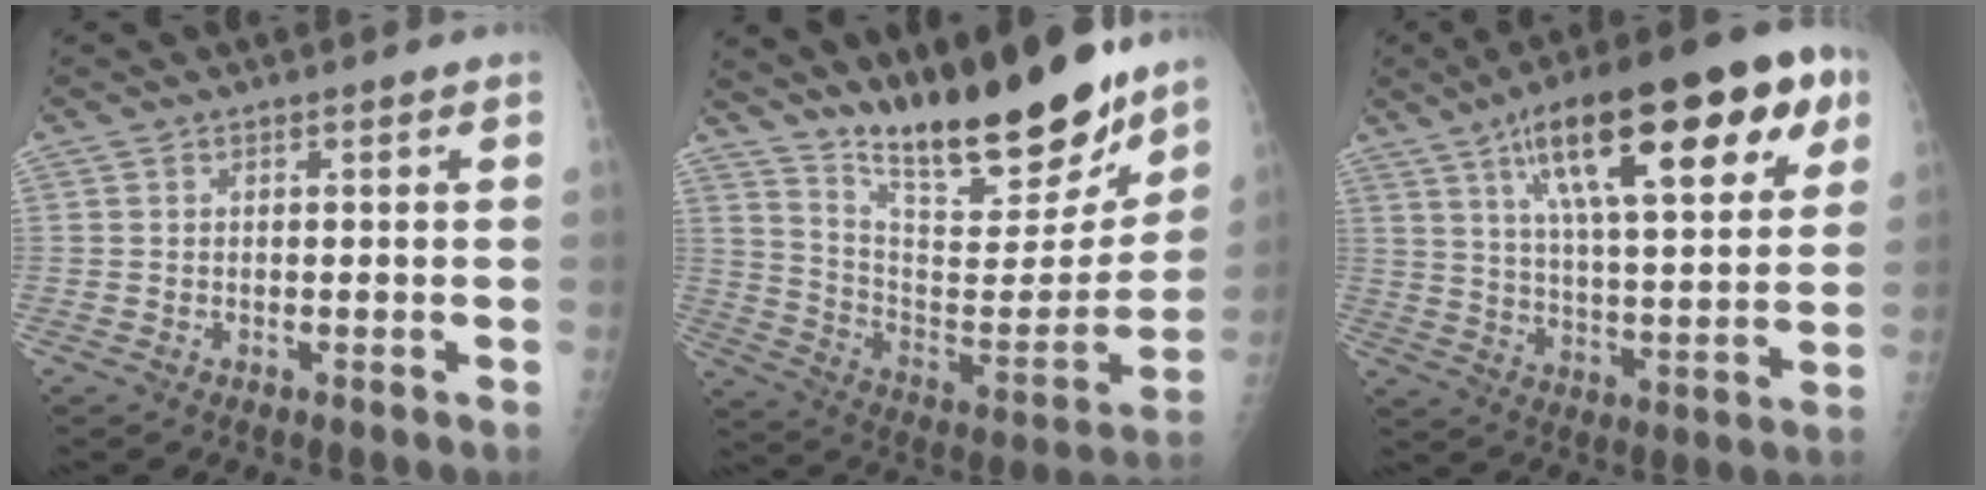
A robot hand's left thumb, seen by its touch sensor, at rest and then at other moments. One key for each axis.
{"total": 24.2, "fx": 19.2, "fy": 6.4, "fz": 13.3, "tx": -0.169, "ty": -0.105, "tz": 0.311}
{"total": 27.6, "fx": 12.9, "fy": 9.0, "fz": 22.7, "tx": -0.324, "ty": -0.007, "tz": 0.203}